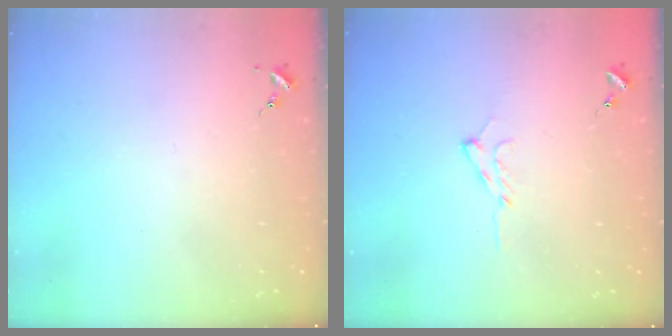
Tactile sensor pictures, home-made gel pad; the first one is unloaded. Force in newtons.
{"total": 7.4, "press": 7.3, "slide": 0.8}